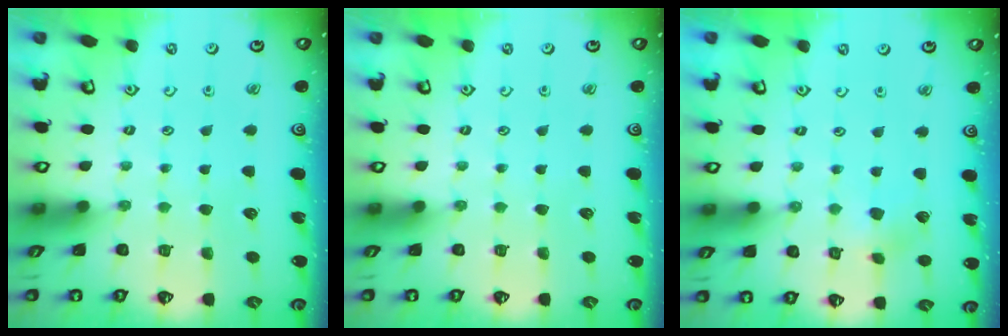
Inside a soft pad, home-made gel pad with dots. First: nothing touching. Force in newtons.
{"total": 0.0}
{"total": 3.8, "press": 3.8, "slide": 0.4}